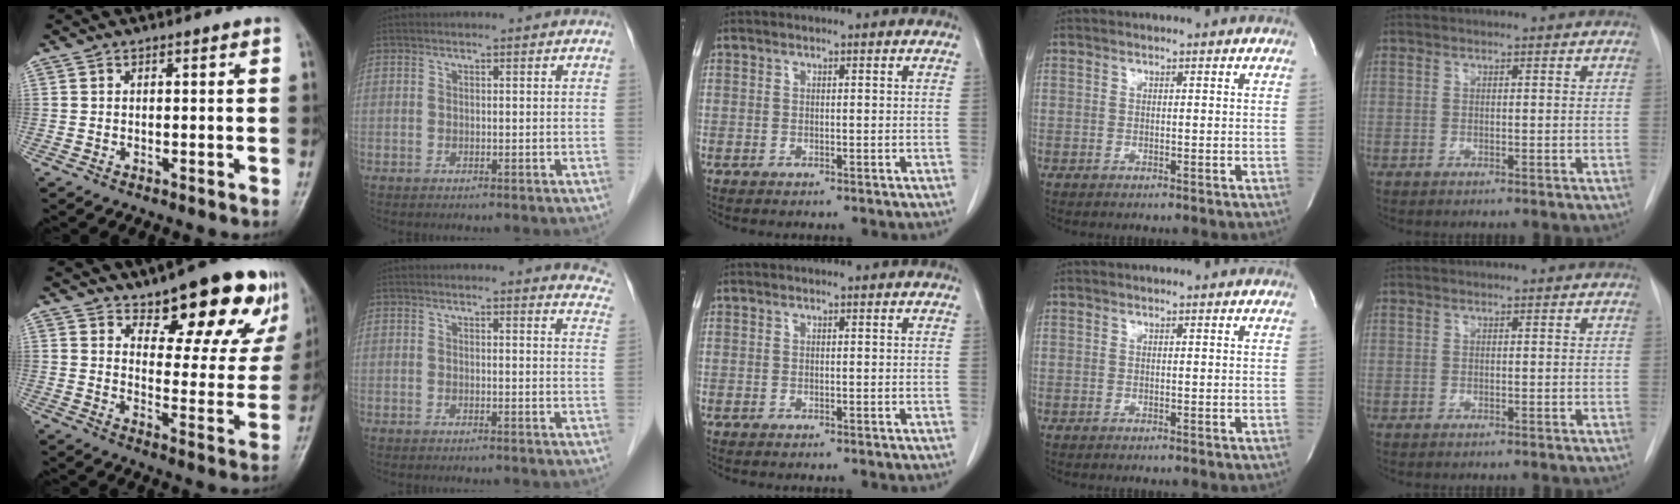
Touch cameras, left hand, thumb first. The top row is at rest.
{"thumb": {"total": 18.5, "force": [13.0, 7.2, 11.1], "torque": [-0.089, -0.081, 0.172]}, "index": {"total": 6.9, "force": [6.7, 1.1, 0.9], "torque": [0.021, -0.035, 0.034]}}